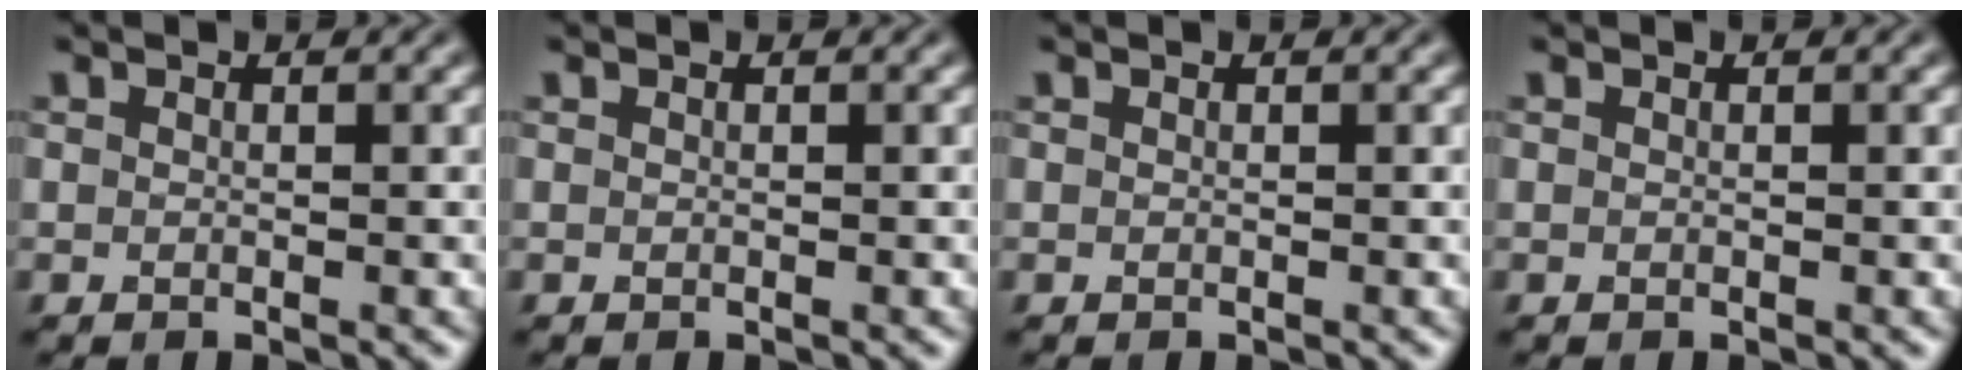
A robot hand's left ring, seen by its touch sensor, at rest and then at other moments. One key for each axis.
{"total": 0.0}
{"total": 0.0}
{"total": 0.0}